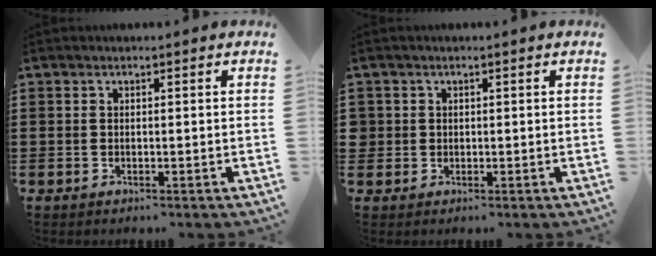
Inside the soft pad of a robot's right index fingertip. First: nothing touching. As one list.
[{"total": 1.3, "force": [0.2, 1.3, 0.1], "torque": [-0.008, 0.006, 0.002]}]